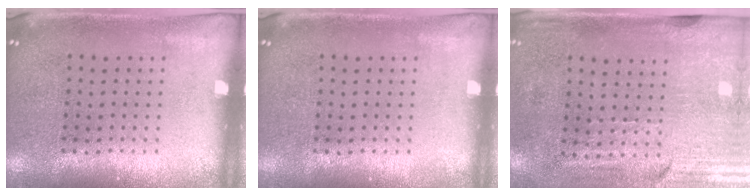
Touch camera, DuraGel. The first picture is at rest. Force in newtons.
{"total": 0.0}
{"total": 3.1, "press": 2.6, "slide": 1.6}